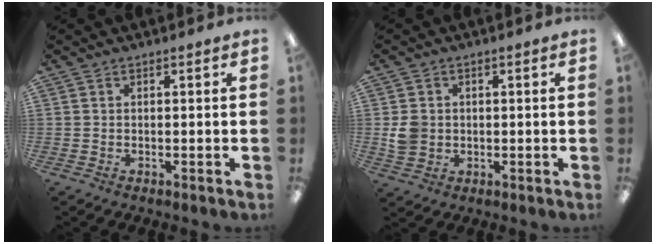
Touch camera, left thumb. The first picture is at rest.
{"total": 4.7, "force": [0.2, 4.3, 1.9], "torque": [-0.021, 0.005, 0.004]}